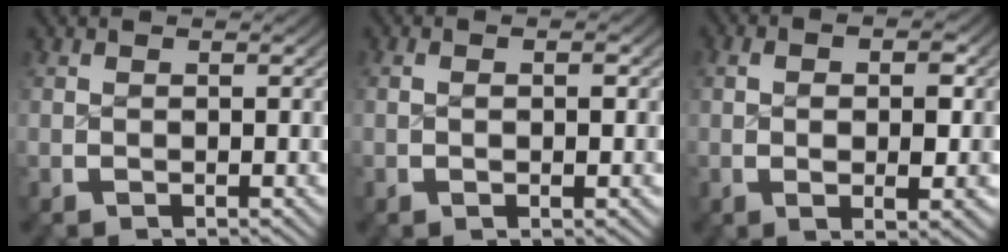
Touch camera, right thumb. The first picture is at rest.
{"total": 1.7, "force": [0.0, 0.4, 1.6], "torque": [-0.023, 0.002, 0.002]}
{"total": 4.2, "force": [-0.1, 1.6, 3.9], "torque": [-0.056, -0.006, 0.000]}